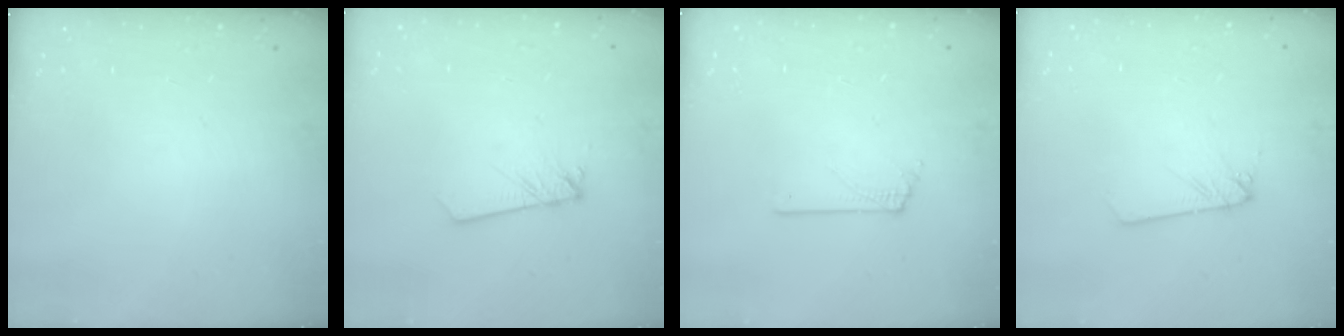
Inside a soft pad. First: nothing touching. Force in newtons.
{"total": 2.0, "press": 2.0, "slide": 0.2}
{"total": 0.6, "press": 0.6, "slide": 0.1}
{"total": 2.3, "press": 2.3, "slide": 0.1}